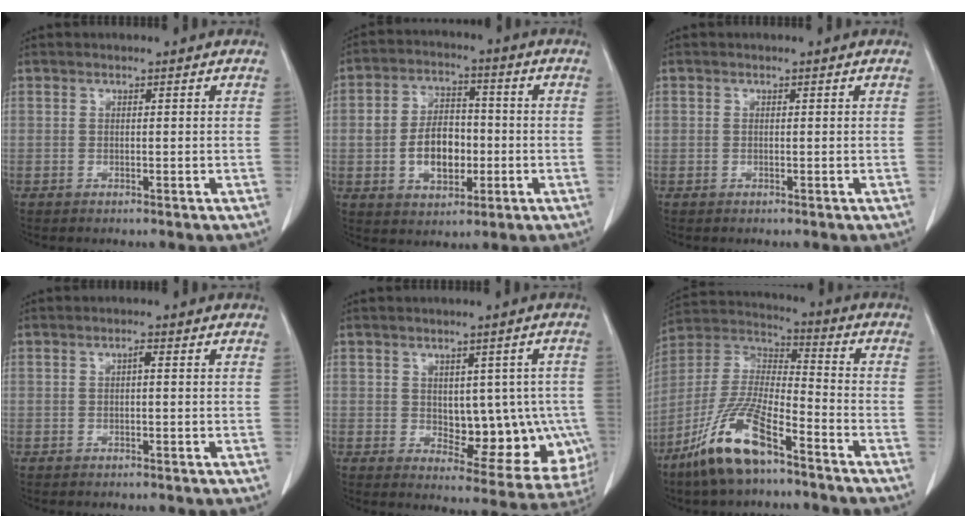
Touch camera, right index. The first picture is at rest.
{"total": 9.1, "force": [-1.5, 5.7, 6.9], "torque": [-0.133, 0.015, -0.021]}
{"total": 0.7, "force": [0.1, 0.6, 0.4], "torque": [-0.009, 0.009, 0.004]}
{"total": 0.8, "force": [0.0, 0.2, 0.8], "torque": [-0.013, 0.002, 0.000]}
{"total": 12.3, "force": [-1.0, 6.8, 10.2], "torque": [-0.108, 0.010, 0.009]}
{"total": 14.5, "force": [-9.4, 3.3, 10.6], "torque": [-0.227, -0.011, -0.179]}